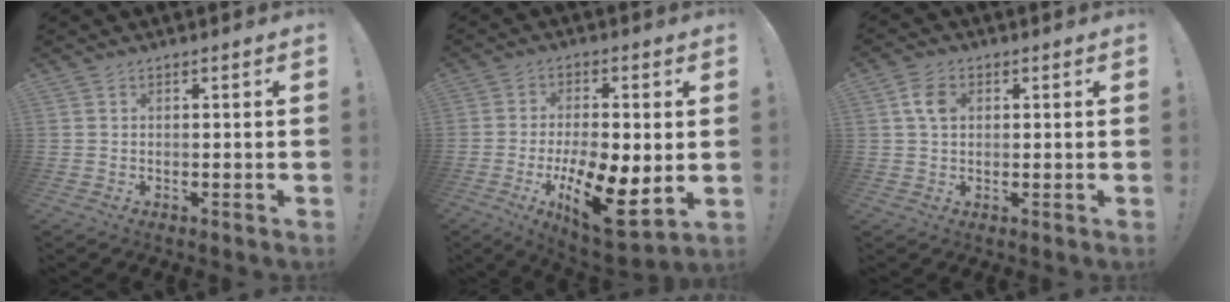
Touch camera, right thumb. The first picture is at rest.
{"total": 15.6, "force": [-4.5, 6.6, 13.5], "torque": [-0.217, 0.014, -0.063]}
{"total": 5.1, "force": [1.2, 3.6, 3.3], "torque": [-0.054, 0.007, 0.023]}